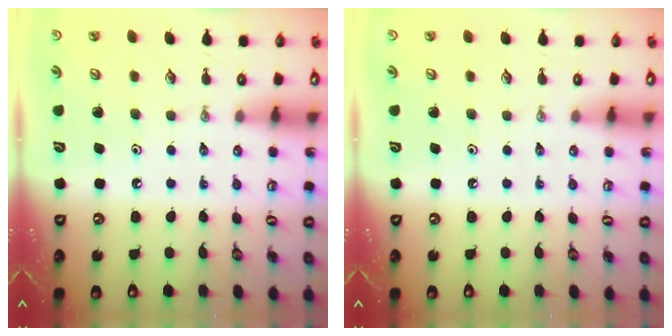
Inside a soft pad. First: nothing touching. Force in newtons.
{"total": 0.0}